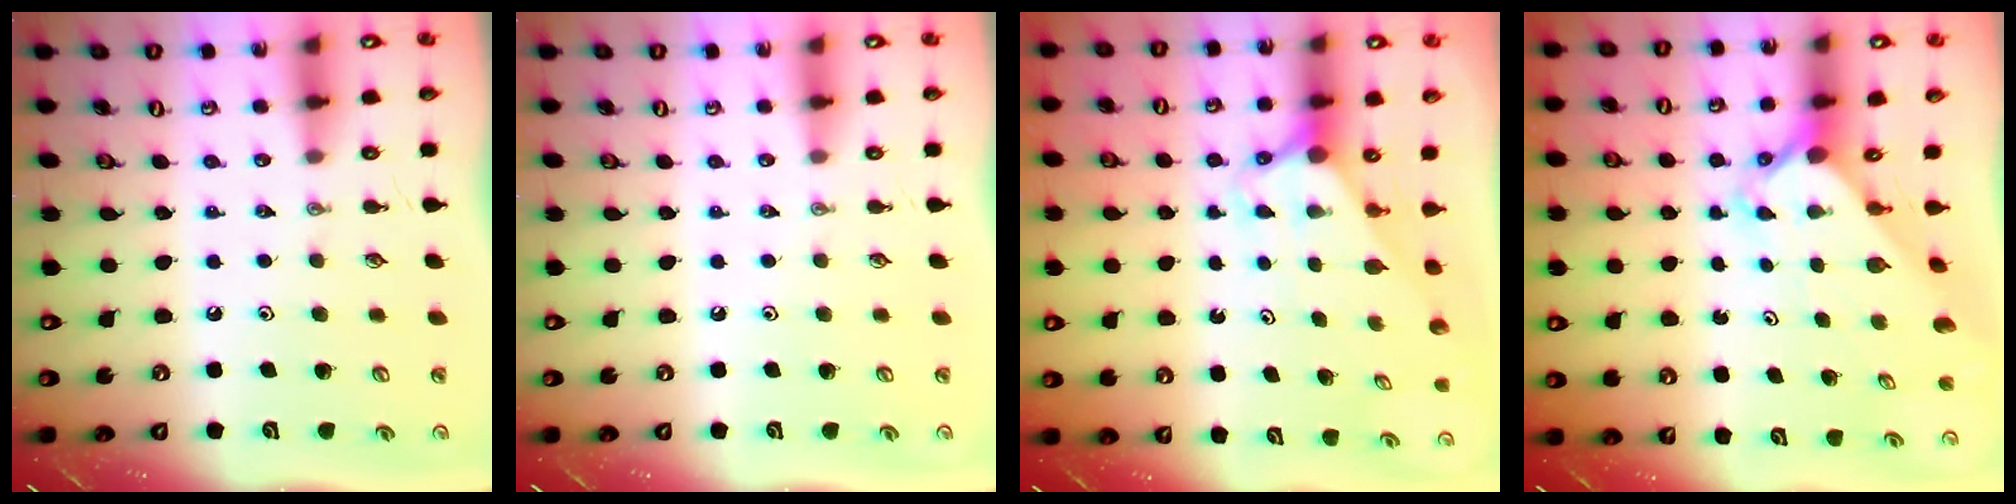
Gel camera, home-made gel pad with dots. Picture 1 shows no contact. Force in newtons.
{"total": 0.0}
{"total": 2.8, "press": 2.8, "slide": 0.0}
{"total": 2.3, "press": 2.3, "slide": 0.1}